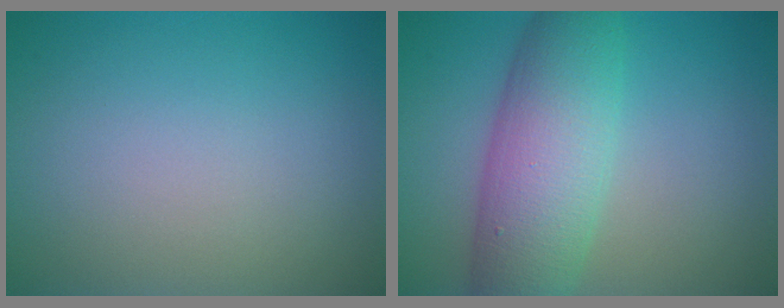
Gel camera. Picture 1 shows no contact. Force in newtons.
{"total": 8.0, "press": 8.0, "slide": 0.1}